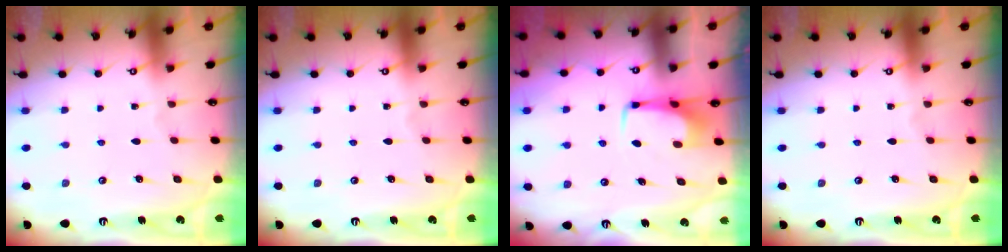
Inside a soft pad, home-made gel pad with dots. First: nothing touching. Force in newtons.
{"total": 0.0}
{"total": 3.5, "press": 3.5, "slide": 0.5}
{"total": 0.0}